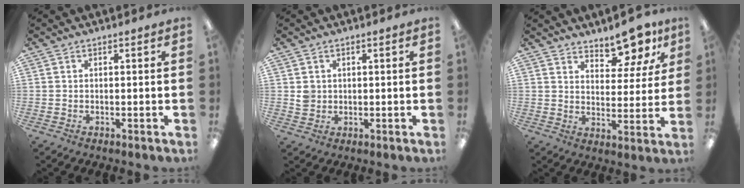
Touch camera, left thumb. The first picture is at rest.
{"total": 2.5, "force": [0.8, 2.3, 0.7], "torque": [-0.009, 0.000, 0.012]}
{"total": 10.4, "force": [9.0, 3.9, 3.4], "torque": [-0.033, -0.072, 0.163]}